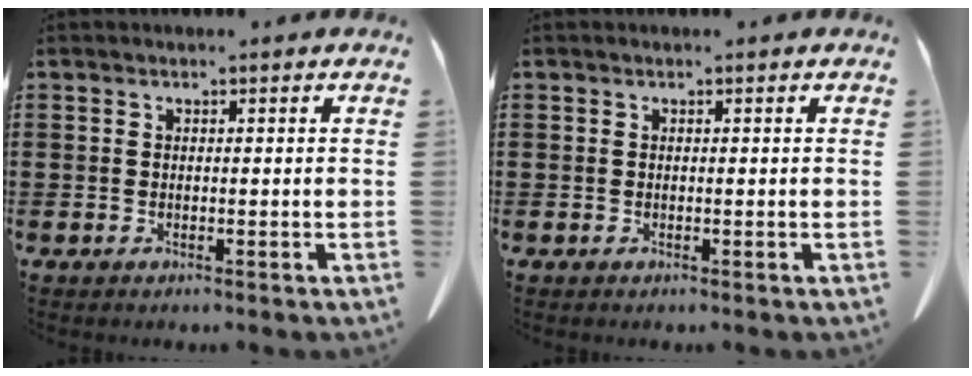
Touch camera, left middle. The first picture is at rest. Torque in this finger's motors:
{"motor_torque": [0.66, -1.13, 0.07, 0.02]}